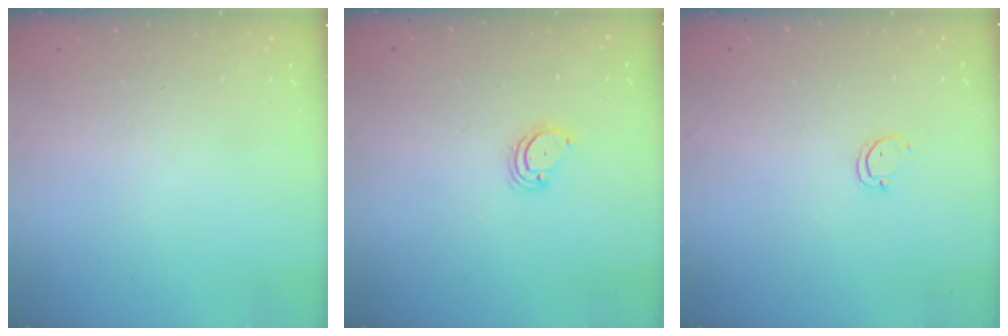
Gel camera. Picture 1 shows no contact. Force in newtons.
{"total": 3.1, "press": 3.1, "slide": 0.3}
{"total": 2.5, "press": 2.5, "slide": 0.3}